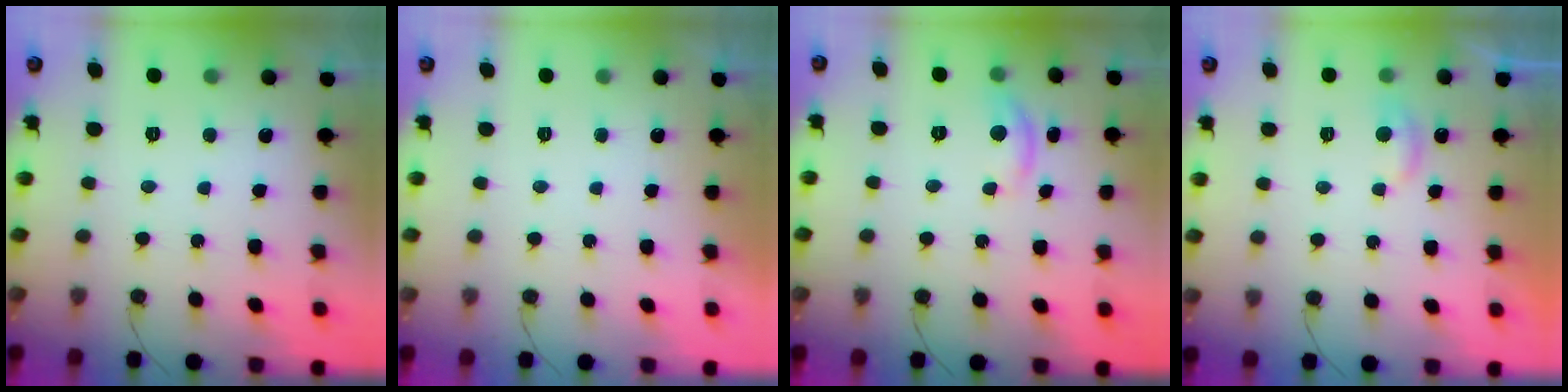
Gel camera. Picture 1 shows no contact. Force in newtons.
{"total": 0.0}
{"total": 5.6, "press": 5.6, "slide": 0.4}
{"total": 4.1, "press": 4.1, "slide": 0.3}